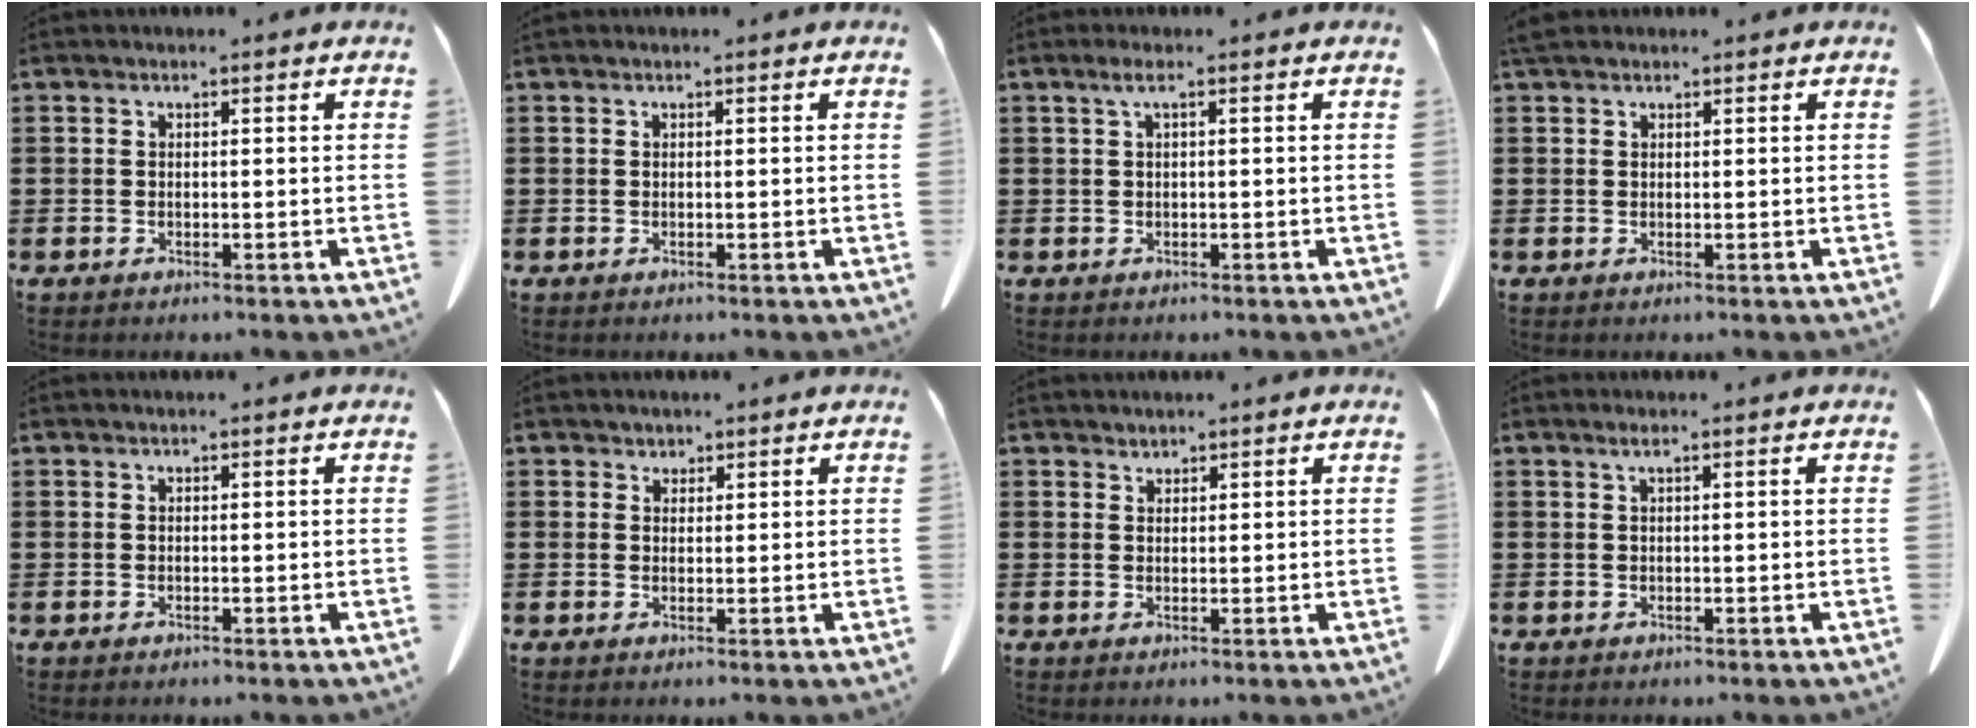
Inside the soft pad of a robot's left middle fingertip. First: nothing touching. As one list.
[{"total": 0.0}, {"total": 1.5, "force": [0.1, 0.1, 1.5], "torque": [-0.027, -0.001, 0.002]}, {"total": 1.4, "force": [1.1, 0.5, 0.6], "torque": [-0.016, 0.000, 0.023]}, {"total": 0.0}, {"total": 1.3, "force": [1.0, 0.7, -0.1], "torque": [-0.002, 0.003, 0.021]}, {"total": 1.1, "force": [1.1, 0.3, -0.1], "torque": [-0.001, 0.000, 0.022]}, {"total": 0.8, "force": [0.3, 0.0, 0.8], "torque": [-0.014, -0.001, 0.004]}]